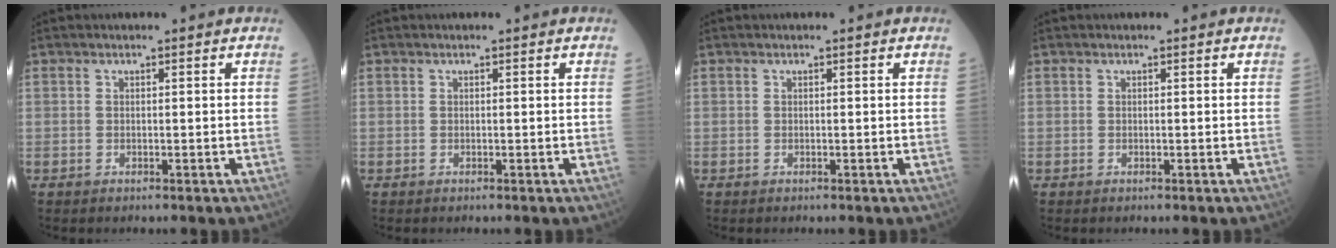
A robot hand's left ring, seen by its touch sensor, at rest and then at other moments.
{"total": 0.0}
{"total": 0.0}
{"total": 0.0}